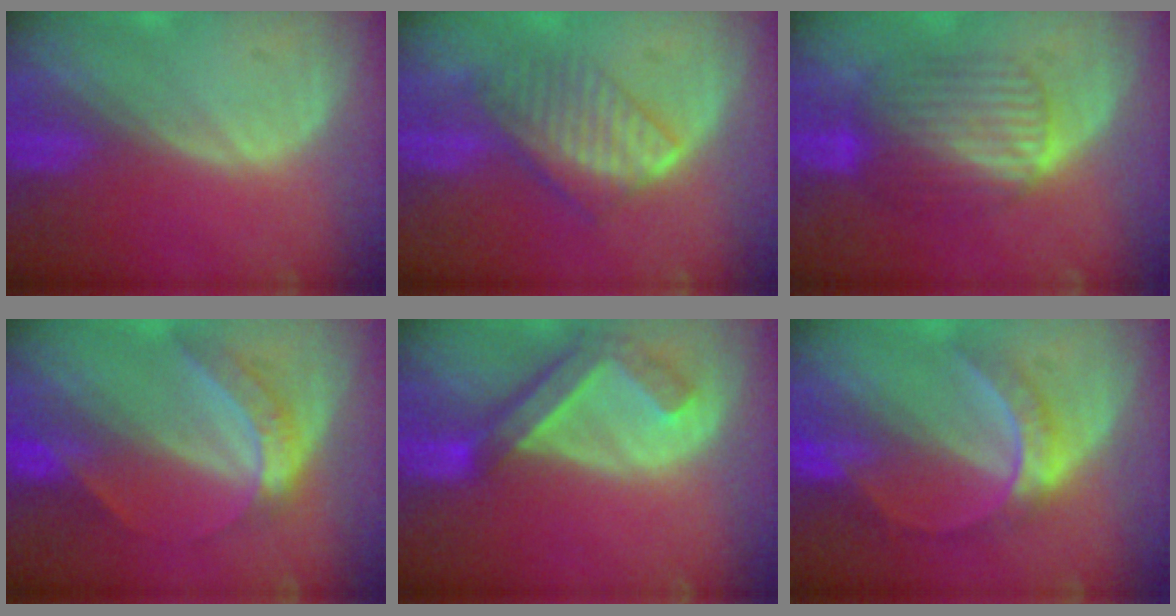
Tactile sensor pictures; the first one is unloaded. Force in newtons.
{"total": 6.8, "press": 6.3, "slide": 2.4}
{"total": 7.3, "press": 7.3, "slide": 0.3}
{"total": 6.3, "press": 5.2, "slide": 3.4}
{"total": 6.3, "press": 5.9, "slide": 2.2}
{"total": 6.2, "press": 5.5, "slide": 2.7}